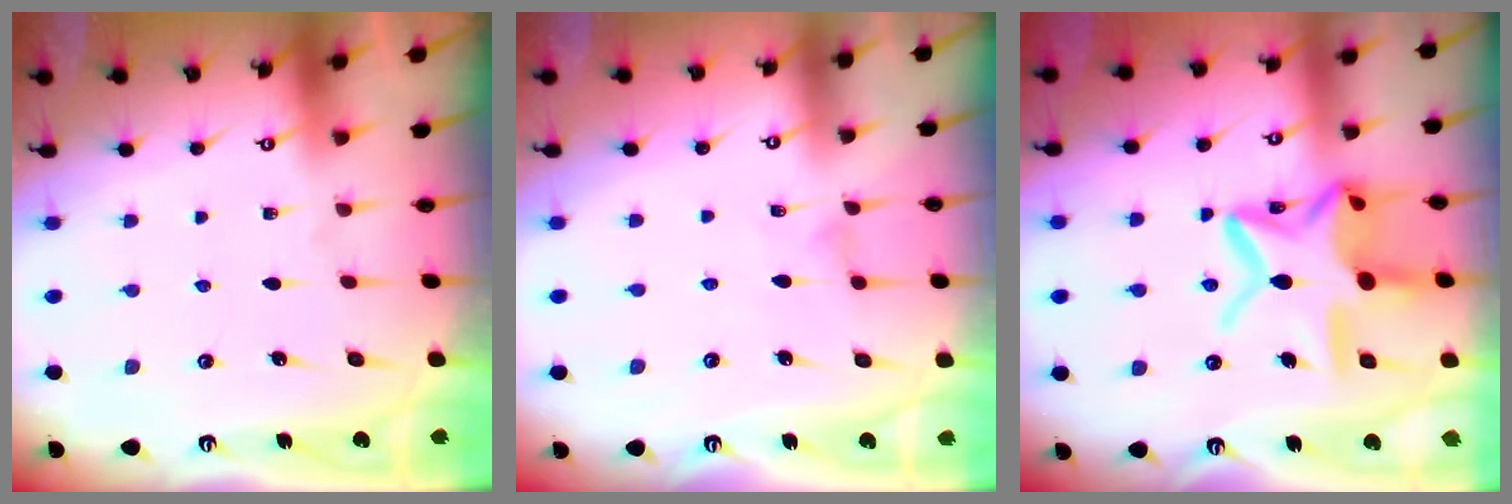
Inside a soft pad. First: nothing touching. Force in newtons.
{"total": 0.0}
{"total": 19.9, "press": 19.8, "slide": 1.5}